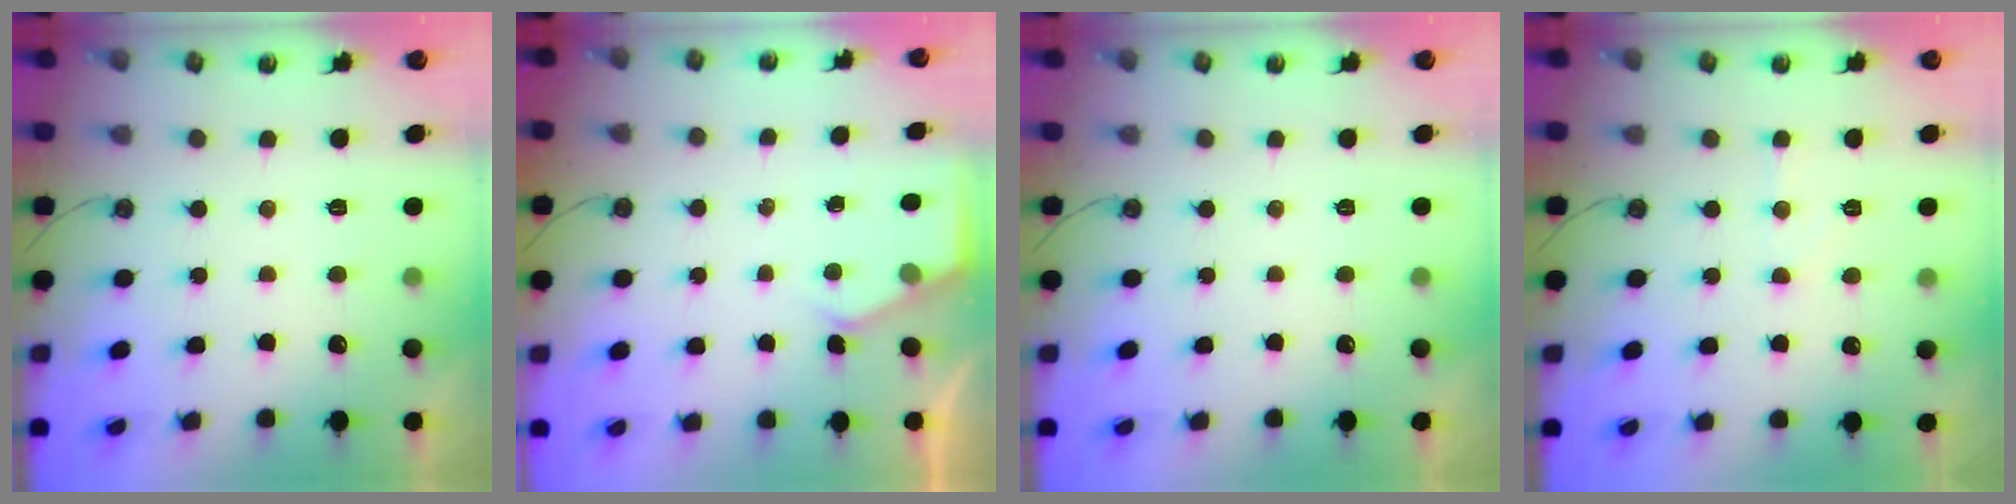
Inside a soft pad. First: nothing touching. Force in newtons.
{"total": 3.4, "press": 3.4, "slide": 0.4}
{"total": 0.0}
{"total": 5.5, "press": 5.5, "slide": 0.5}